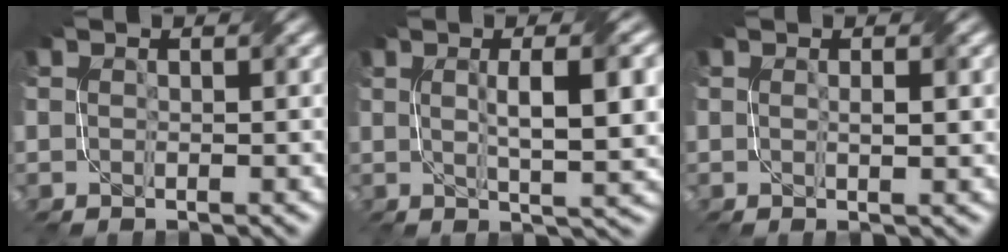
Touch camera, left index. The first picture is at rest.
{"total": 7.3, "force": [1.1, 1.8, 7.0], "torque": [-0.093, 0.006, 0.019]}
{"total": 1.5, "force": [0.2, 0.1, 1.5], "torque": [-0.025, 0.000, 0.003]}